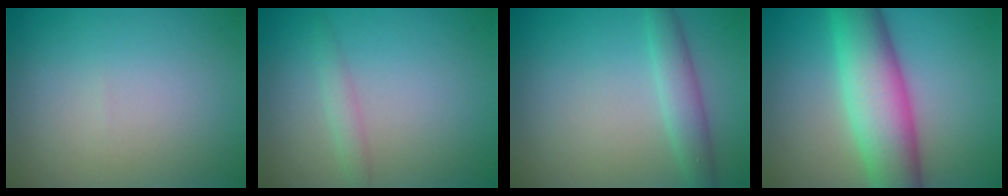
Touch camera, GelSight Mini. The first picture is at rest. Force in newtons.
{"total": 1.3, "press": 1.3, "slide": 0.0}
{"total": 2.6, "press": 2.6, "slide": 0.1}
{"total": 8.8, "press": 8.8, "slide": 0.1}